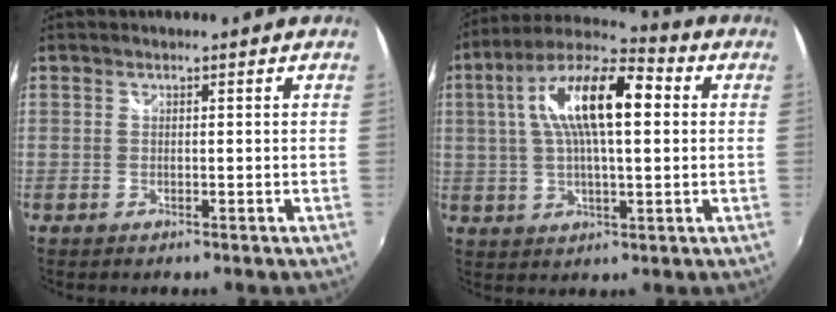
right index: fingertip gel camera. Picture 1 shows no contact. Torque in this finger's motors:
{"motor_torque": [0.90, 0.46, 0.52, 0.21]}